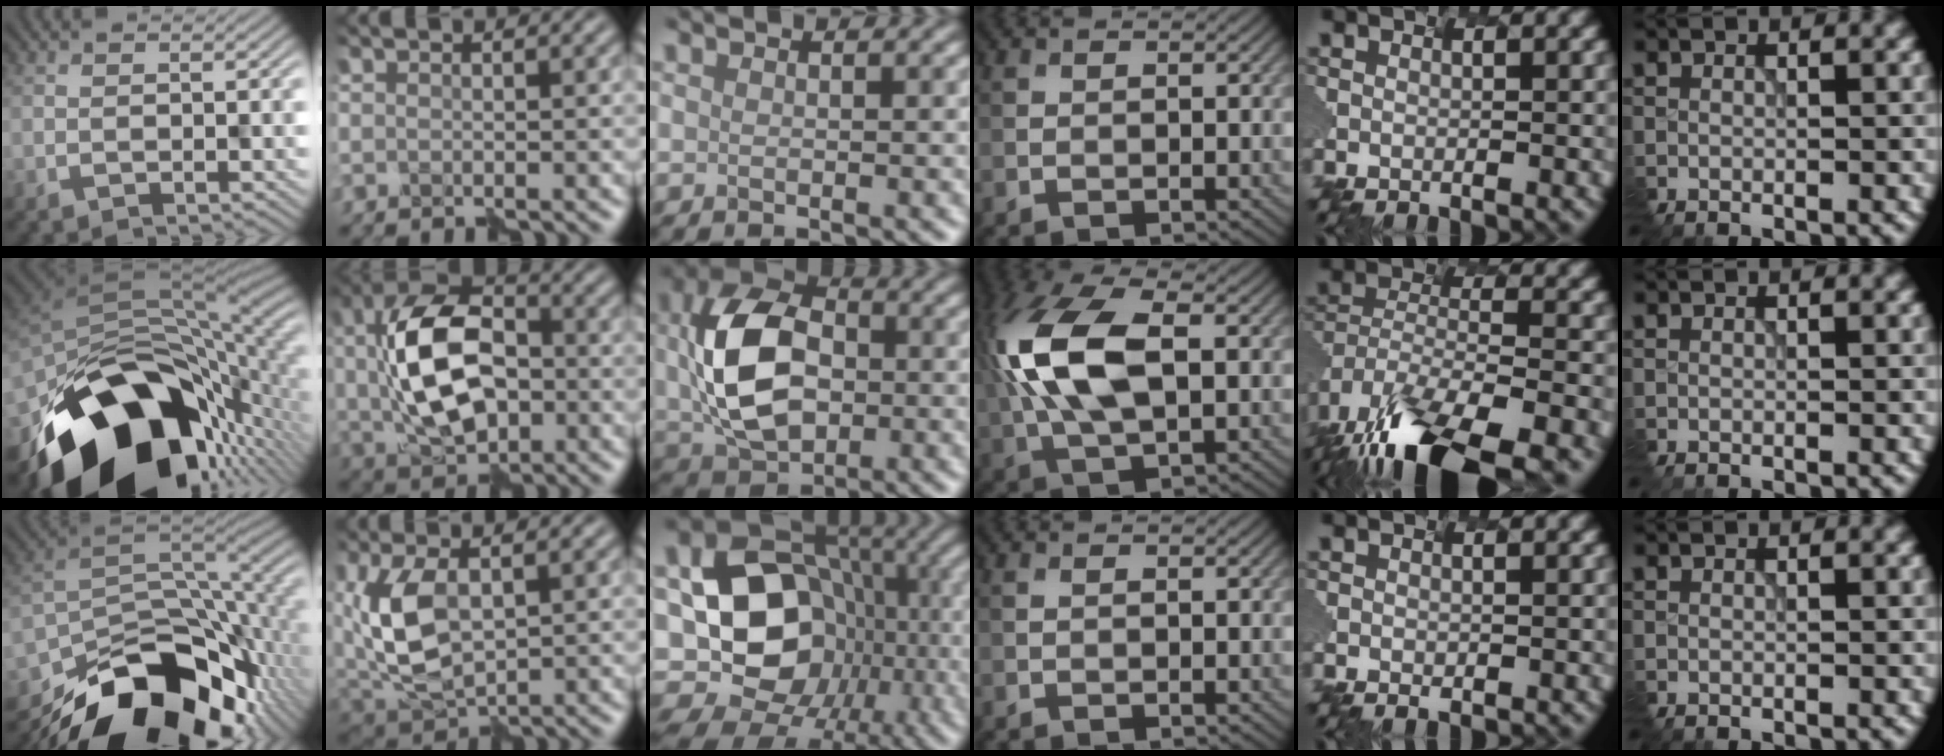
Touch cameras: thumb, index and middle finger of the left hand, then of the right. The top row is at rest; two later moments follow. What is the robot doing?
{"motion": "assemble", "object": "markers"}